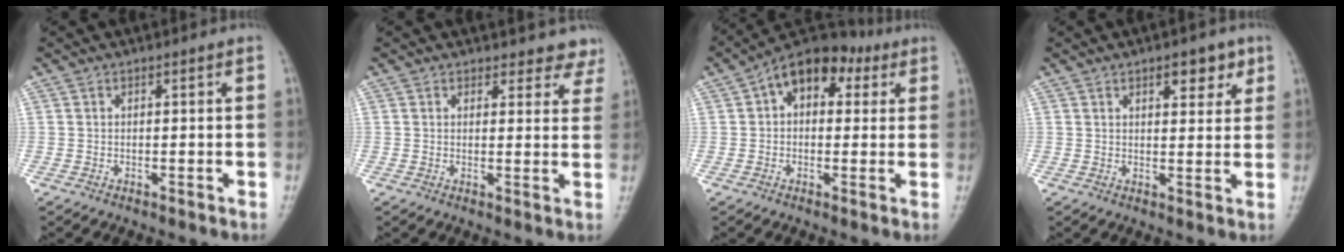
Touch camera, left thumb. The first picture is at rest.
{"total": 5.0, "force": [4.5, 2.2, 0.1], "torque": [0.040, -0.025, 0.029]}
{"total": 10.8, "force": [3.4, 7.1, 7.4], "torque": [-0.073, 0.027, 0.040]}
{"total": 5.2, "force": [2.8, 2.4, 3.6], "torque": [-0.024, -0.011, 0.036]}